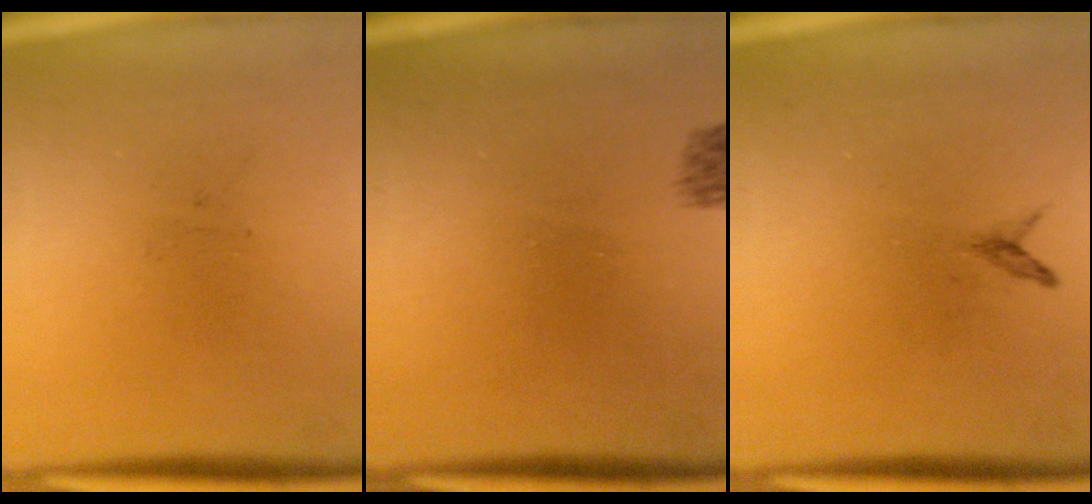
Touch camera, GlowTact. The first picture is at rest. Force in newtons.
{"total": 1.9}
{"total": 0.7}